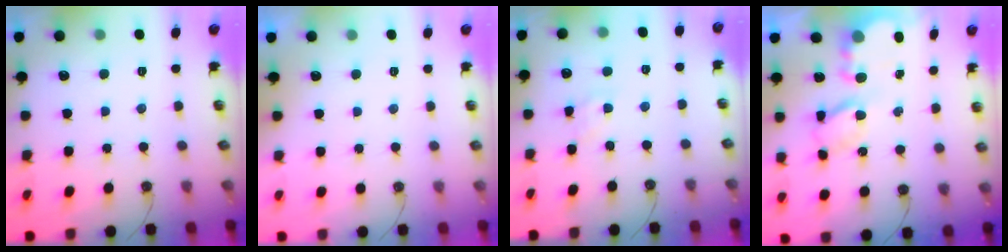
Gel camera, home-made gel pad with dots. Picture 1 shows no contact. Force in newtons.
{"total": 0.0}
{"total": 4.2, "press": 4.1, "slide": 0.5}
{"total": 5.7, "press": 5.7, "slide": 0.4}